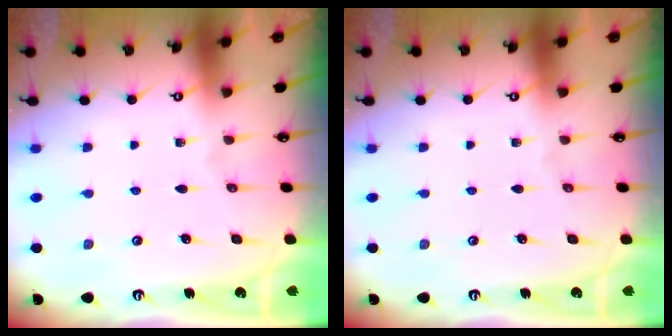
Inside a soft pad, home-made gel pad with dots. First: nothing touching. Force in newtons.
{"total": 0.0}